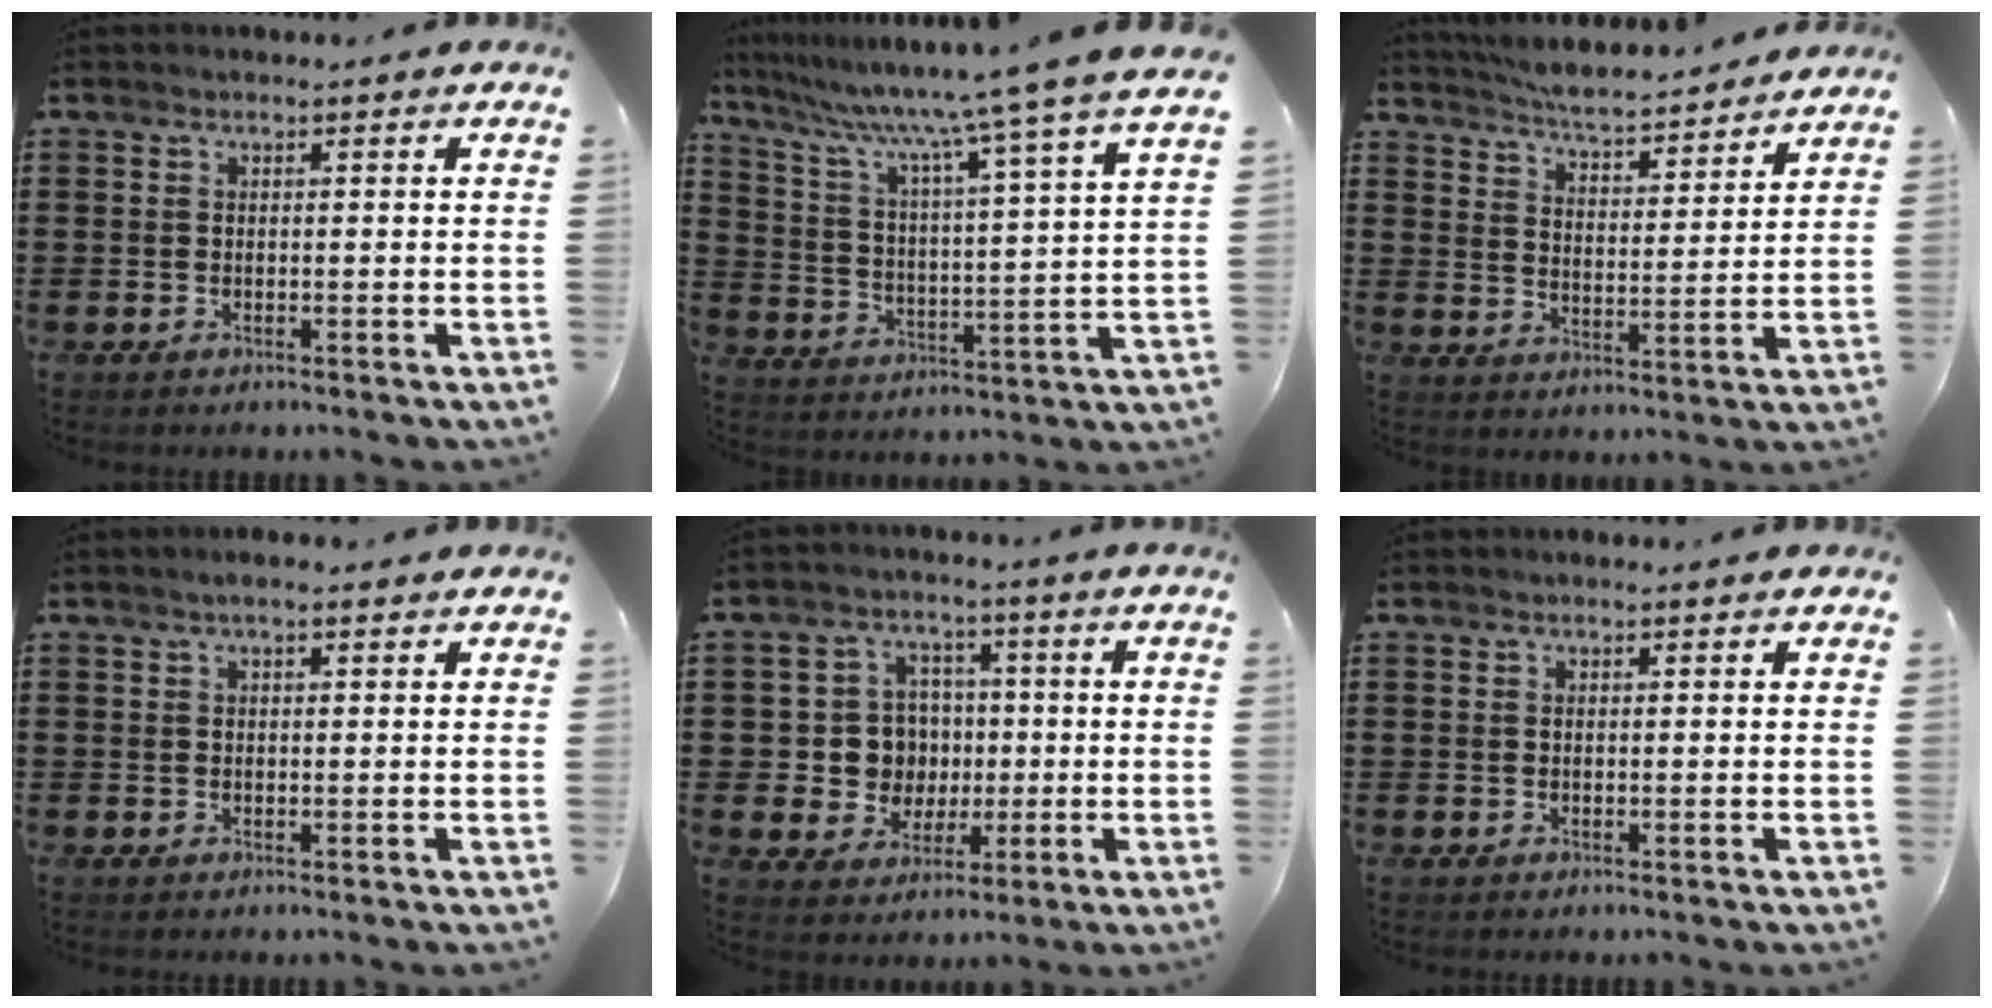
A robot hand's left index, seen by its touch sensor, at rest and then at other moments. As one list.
[{"total": 8.7, "force": [7.4, -1.6, 4.2], "torque": [-0.114, -0.058, 0.111]}, {"total": 5.0, "force": [5.0, -0.1, 0.8], "torque": [-0.040, -0.034, 0.085]}, {"total": 1.3, "force": [0.6, 0.3, 1.1], "torque": [-0.022, 0.003, 0.010]}, {"total": 7.4, "force": [0.3, 7.1, 1.9], "torque": [-0.061, 0.015, 0.011]}, {"total": 0.0}]